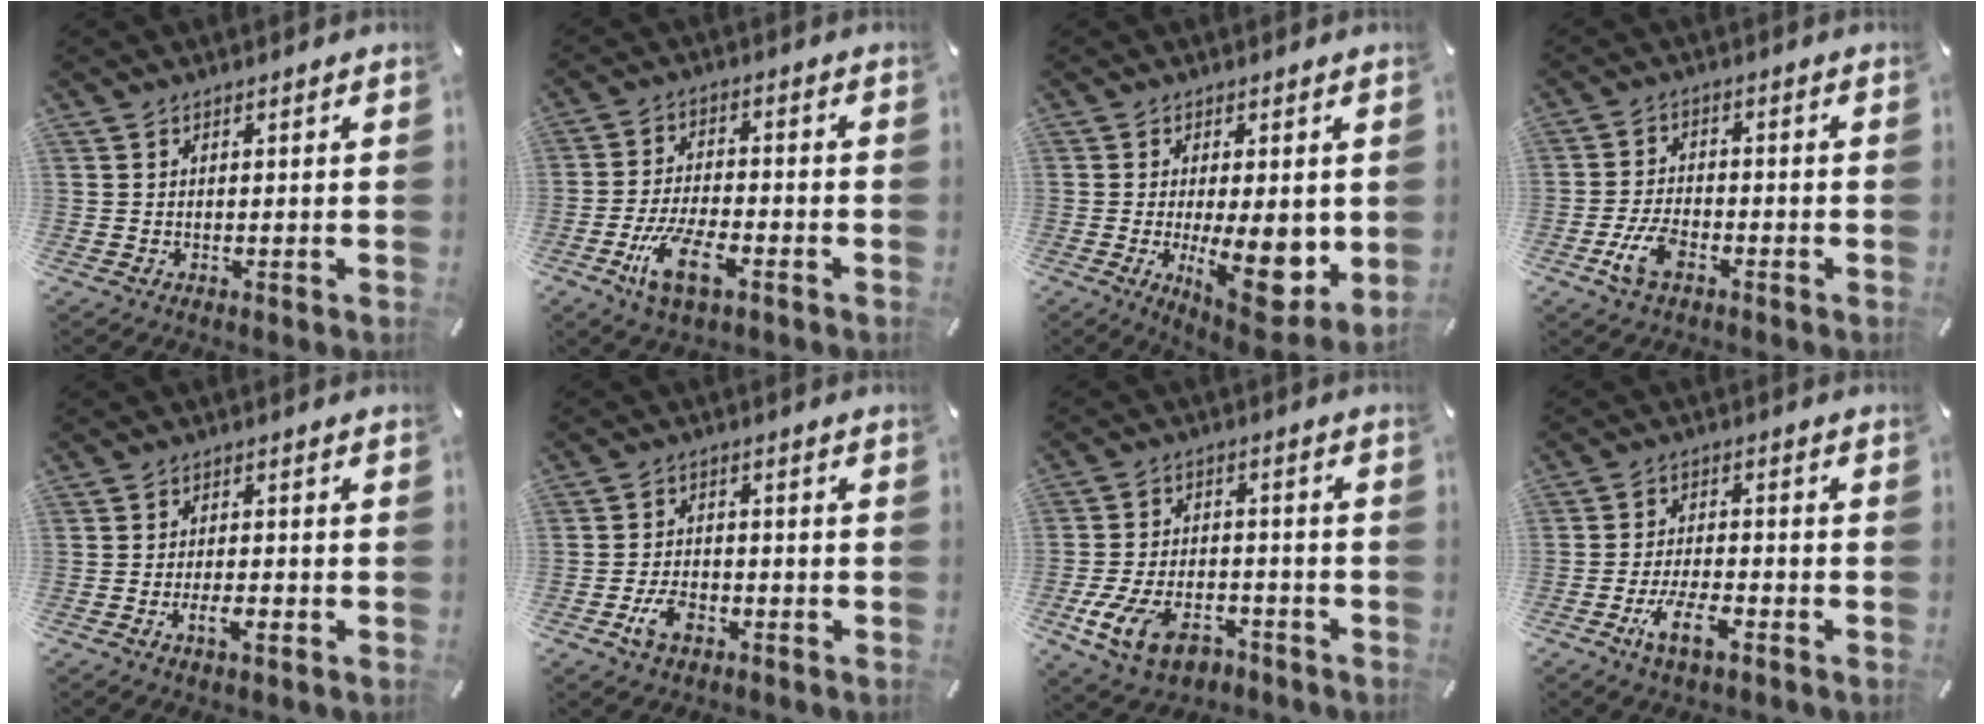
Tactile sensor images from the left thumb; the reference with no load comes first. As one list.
[{"total": 10.7, "force": [-5.2, 4.8, 8.0], "torque": [-0.171, 0.012, -0.096]}, {"total": 13.4, "force": [-1.9, 4.5, 12.5], "torque": [-0.177, -0.019, -0.022]}, {"total": 7.2, "force": [-3.3, 4.0, 5.0], "torque": [-0.117, 0.008, -0.065]}, {"total": 4.4, "force": [-2.1, 1.8, 3.4], "torque": [-0.060, 0.009, -0.037]}, {"total": 6.4, "force": [-2.9, 4.3, 3.8], "torque": [-0.078, 0.013, -0.053]}, {"total": 12.1, "force": [-6.2, 7.0, 7.6], "torque": [-0.157, 0.032, -0.113]}, {"total": 8.3, "force": [-4.3, 3.5, 6.1], "torque": [-0.125, 0.012, -0.079]}]